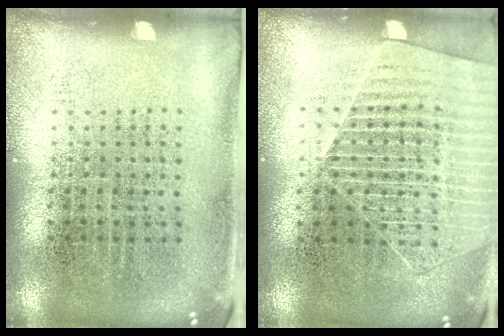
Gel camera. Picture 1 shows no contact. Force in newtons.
{"total": 1.6, "press": 1.4, "slide": 0.7}